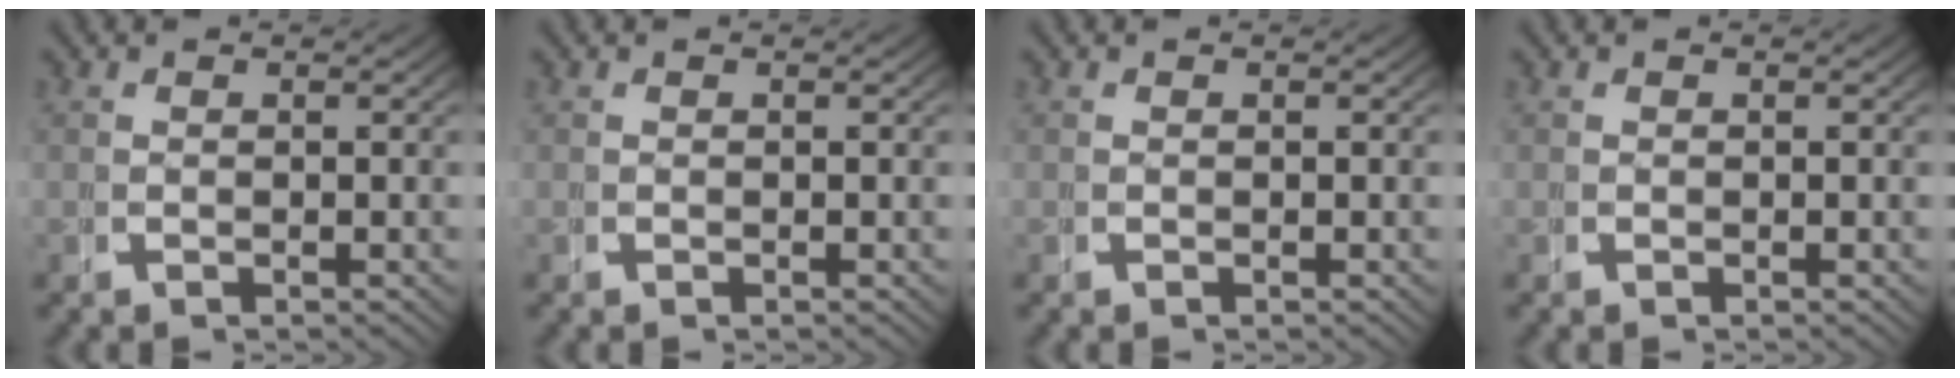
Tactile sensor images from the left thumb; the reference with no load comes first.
{"total": 0.0}
{"total": 0.0}
{"total": 0.6, "force": [0.3, -0.5, -0.2], "torque": [0.007, -0.001, 0.006]}